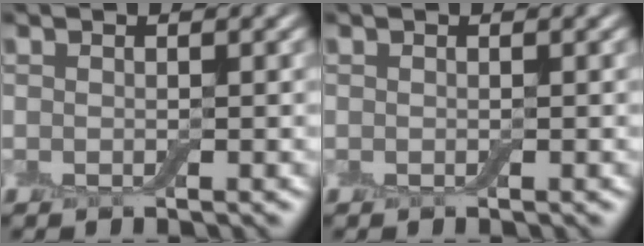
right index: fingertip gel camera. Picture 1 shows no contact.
{"total": 0.0}